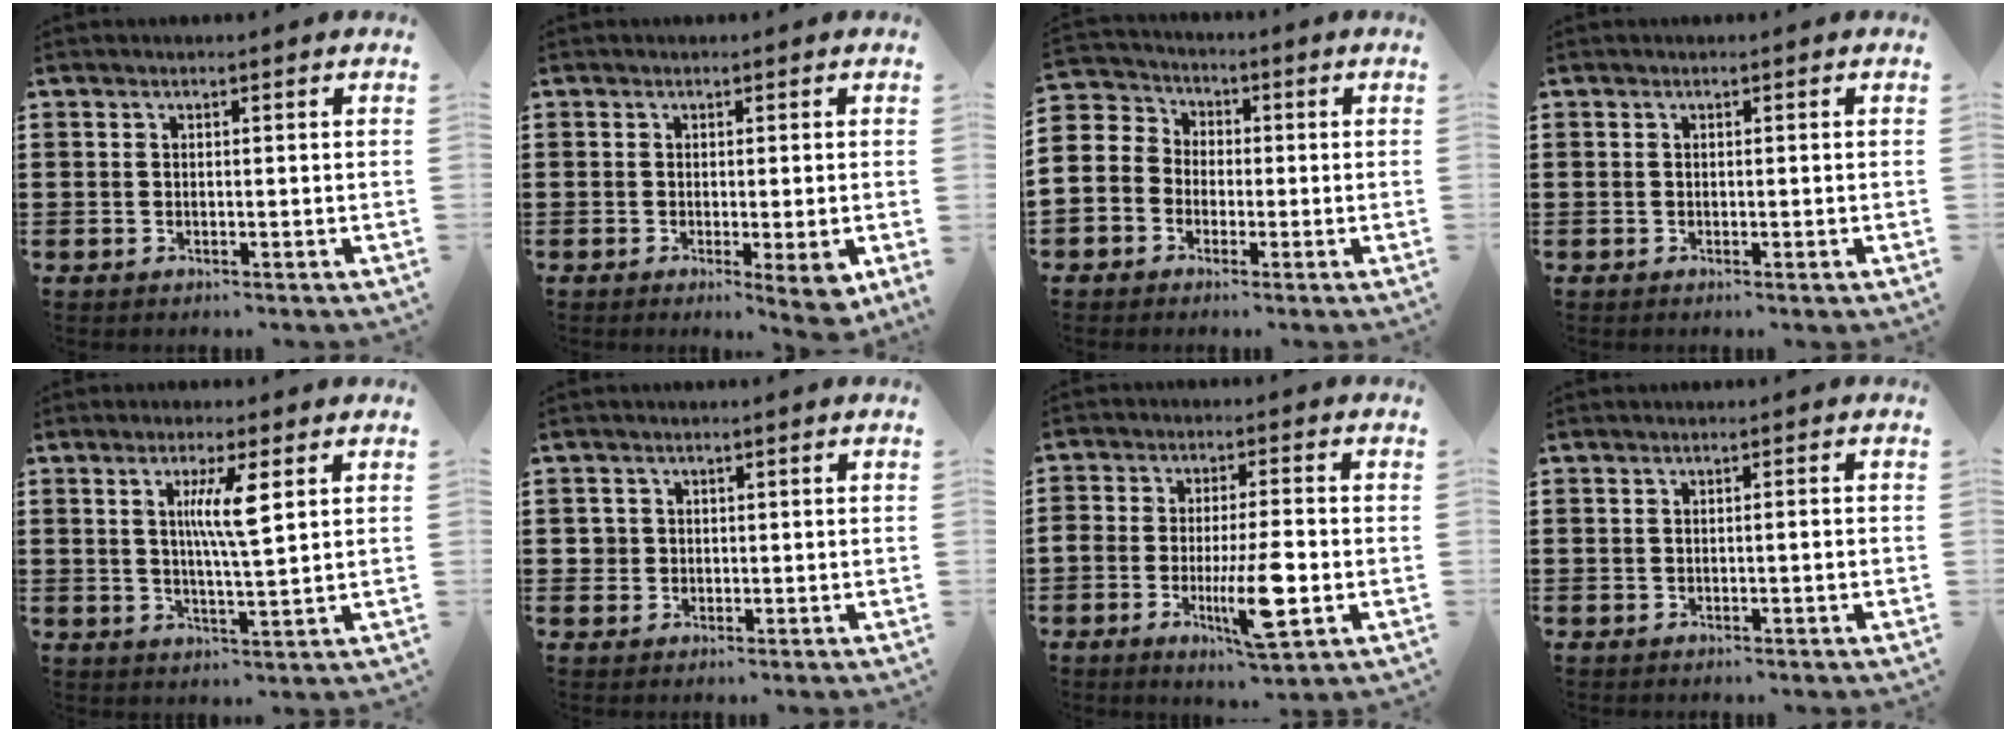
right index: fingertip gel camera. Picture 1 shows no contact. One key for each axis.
{"total": 3.2, "fx": -0.9, "fy": 0.2, "fz": 3.0, "tx": -0.051, "ty": -0.010, "tz": -0.013}
{"total": 4.3, "fx": -1.3, "fy": 4.1, "fz": 0.0, "tx": -0.036, "ty": -0.002, "tz": -0.039}
{"total": 0.0}
{"total": 6.1, "fx": 1.9, "fy": 0.6, "fz": 5.7, "tx": -0.116, "ty": 0.002, "tz": 0.027}
{"total": 1.7, "fx": 0.1, "fy": 1.7, "fz": 0.3, "tx": -0.012, "ty": 0.010, "tz": 0.000}
{"total": 9.7, "fx": -3.0, "fy": 2.0, "fz": 9.0, "tx": -0.169, "ty": -0.010, "tz": -0.053}
{"total": 0.7, "fx": -0.3, "fy": -0.1, "fz": 0.6, "tx": -0.009, "ty": -0.004, "tz": -0.005}